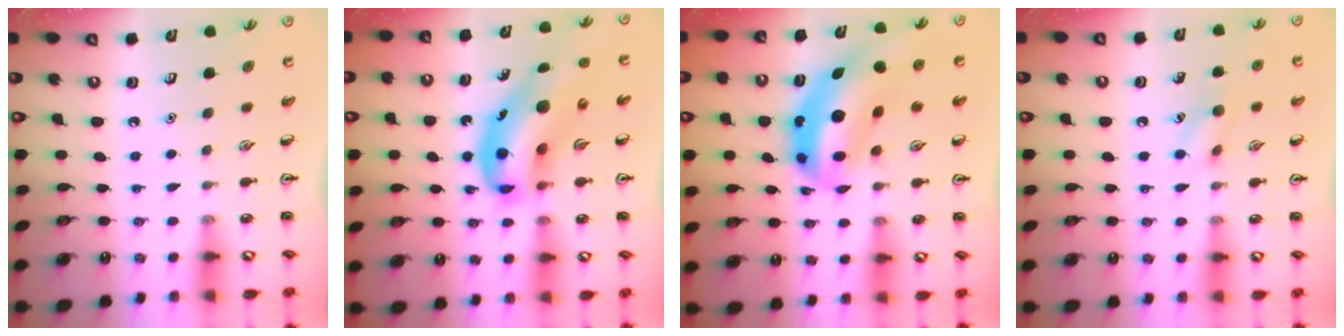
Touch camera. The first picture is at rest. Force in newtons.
{"total": 14.3, "press": 13.8, "slide": 3.8}
{"total": 11.2, "press": 10.7, "slide": 3.2}
{"total": 7.2, "press": 7.2, "slide": 1.0}